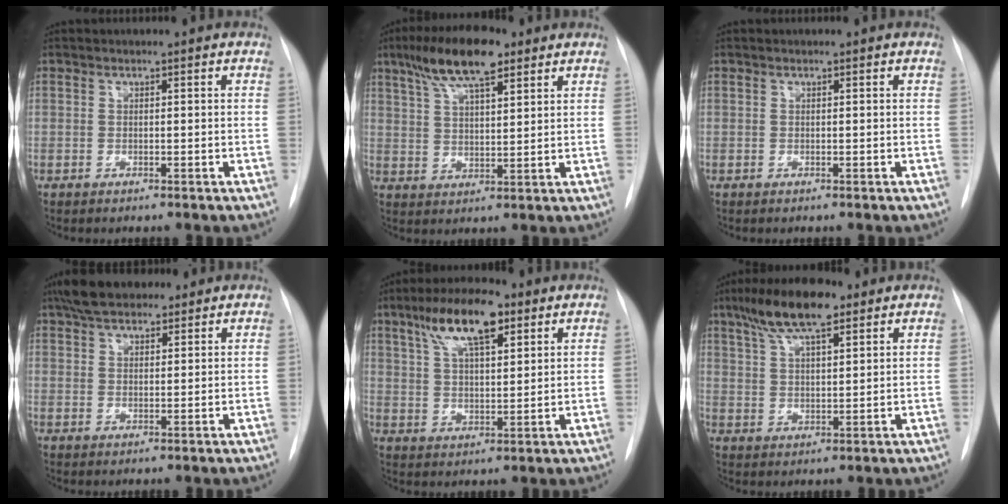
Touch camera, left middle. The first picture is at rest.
{"total": 11.2, "force": [7.2, 2.9, 8.0], "torque": [-0.148, 0.018, 0.126]}
{"total": 0.0}
{"total": 8.0, "force": [6.2, 3.3, 3.9], "torque": [-0.065, 0.025, 0.107]}
{"total": 11.4, "force": [6.4, 3.3, 8.8], "torque": [-0.161, 0.019, 0.111]}
{"total": 10.6, "force": [7.0, 2.6, 7.5], "torque": [-0.139, 0.018, 0.123]}